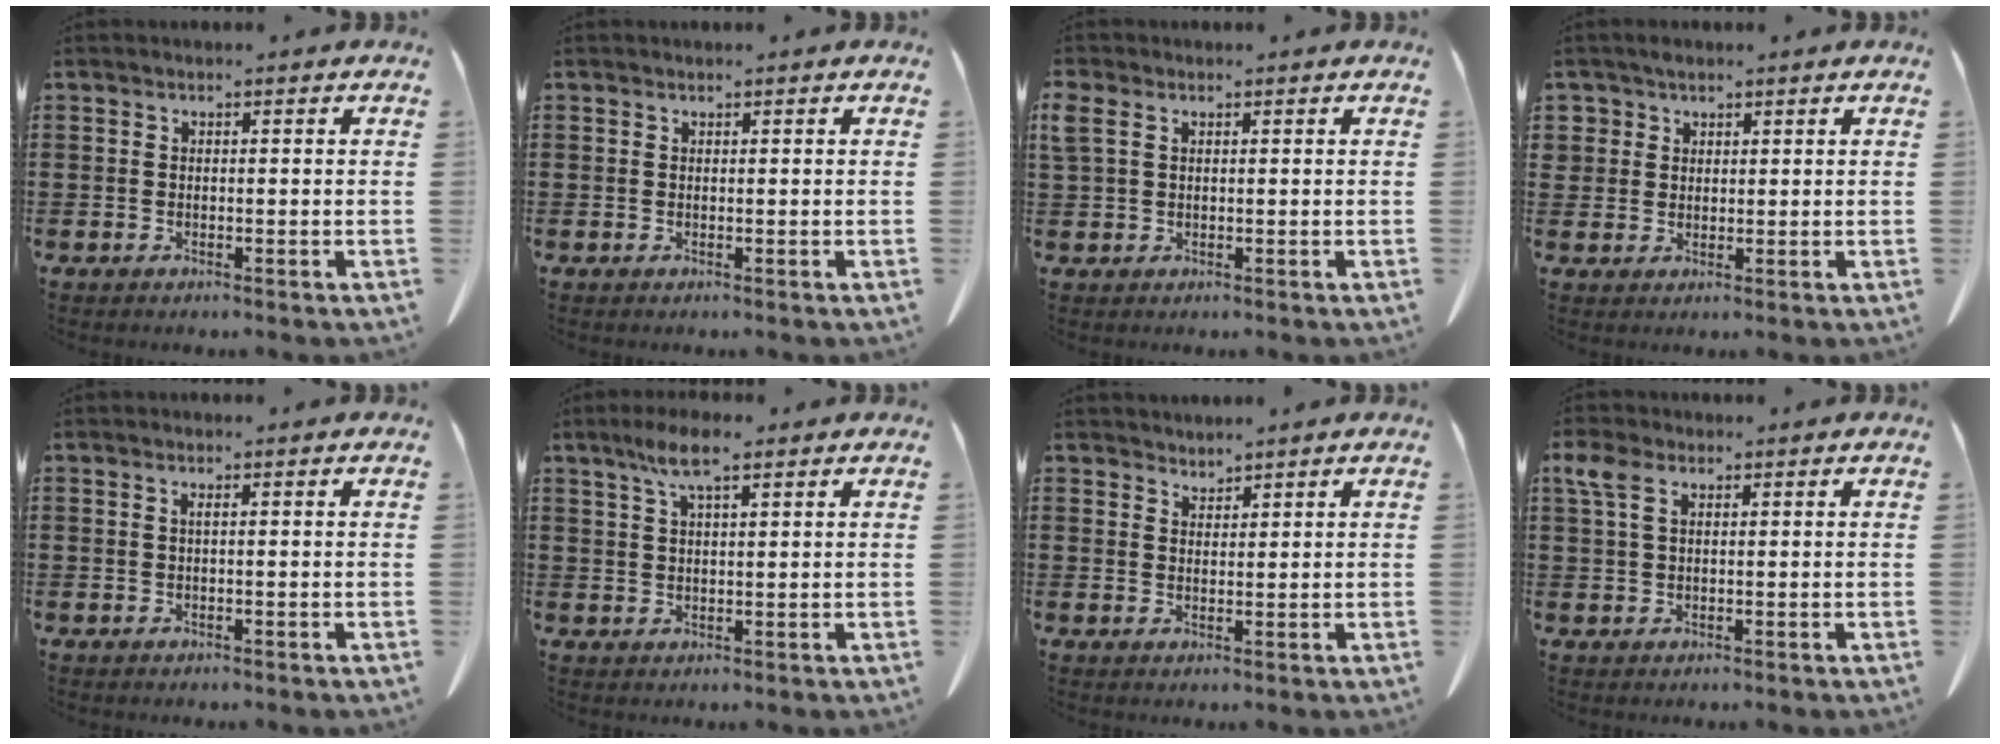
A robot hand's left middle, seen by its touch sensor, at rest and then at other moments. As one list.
[{"total": 0.0}, {"total": 1.8, "force": [0.8, 1.1, 1.1], "torque": [-0.035, 0.001, 0.013]}, {"total": 2.3, "force": [1.6, 1.6, 0.3], "torque": [-0.013, 0.005, 0.032]}, {"total": 0.6, "force": [0.0, -0.1, 0.6], "torque": [-0.011, -0.003, 0.001]}, {"total": 5.7, "force": [3.3, 1.2, 4.5], "torque": [-0.094, 0.008, 0.057]}, {"total": 1.9, "force": [1.9, 0.0, -0.3], "torque": [0.001, -0.004, 0.036]}, {"total": 3.8, "force": [1.6, 1.9, 2.9], "torque": [-0.073, 0.004, 0.026]}]